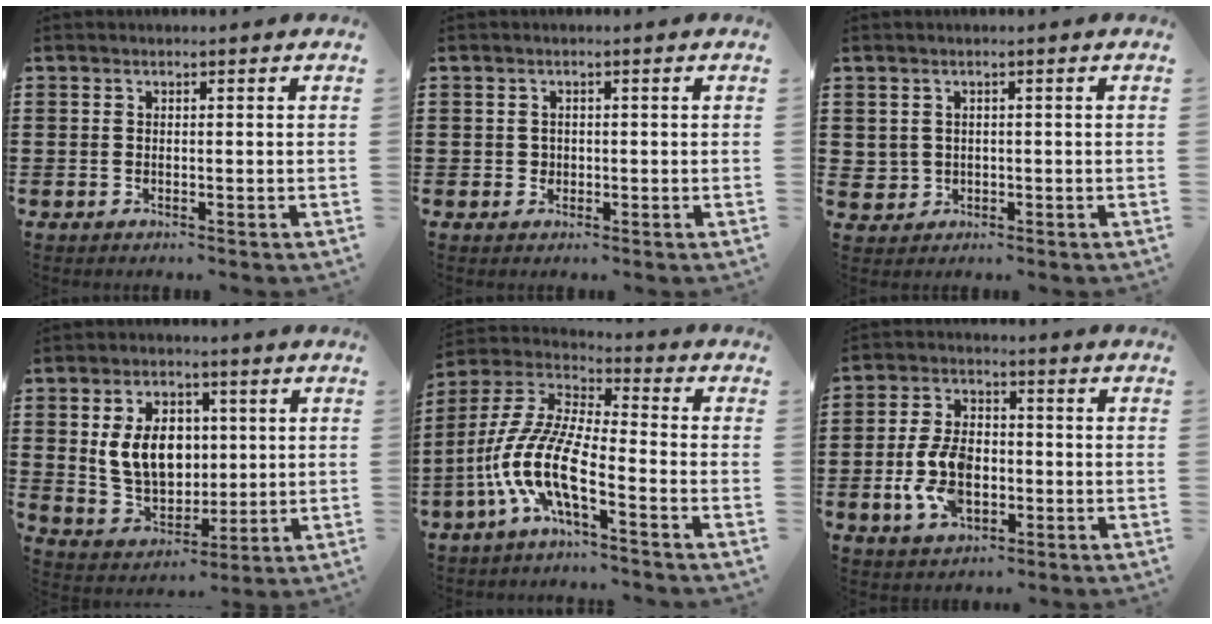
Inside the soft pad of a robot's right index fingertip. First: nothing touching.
{"total": 1.0, "force": [0.1, 1.0, 0.3], "torque": [-0.009, 0.004, 0.001]}
{"total": 1.7, "force": [0.2, 1.6, 0.2], "torque": [-0.013, 0.007, 0.001]}
{"total": 9.1, "force": [1.6, 6.7, 6.0], "torque": [-0.132, 0.011, 0.025]}
{"total": 11.3, "force": [-6.1, 2.8, 9.0], "torque": [-0.234, -0.022, -0.132]}
{"total": 9.0, "force": [-1.9, 5.4, 6.9], "torque": [-0.162, 0.002, -0.040]}